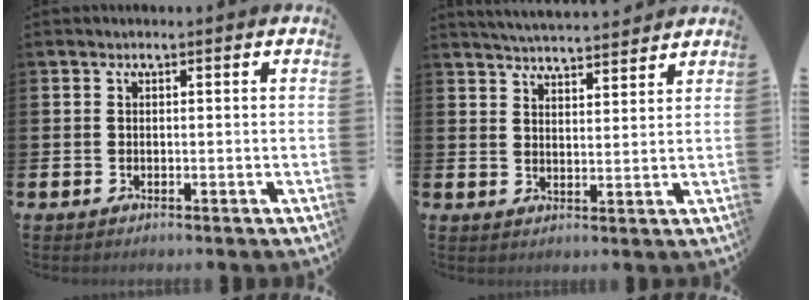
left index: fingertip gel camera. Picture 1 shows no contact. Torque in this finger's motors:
{"motor_torque": [0.95, -1.18, 0.55, 0.07]}